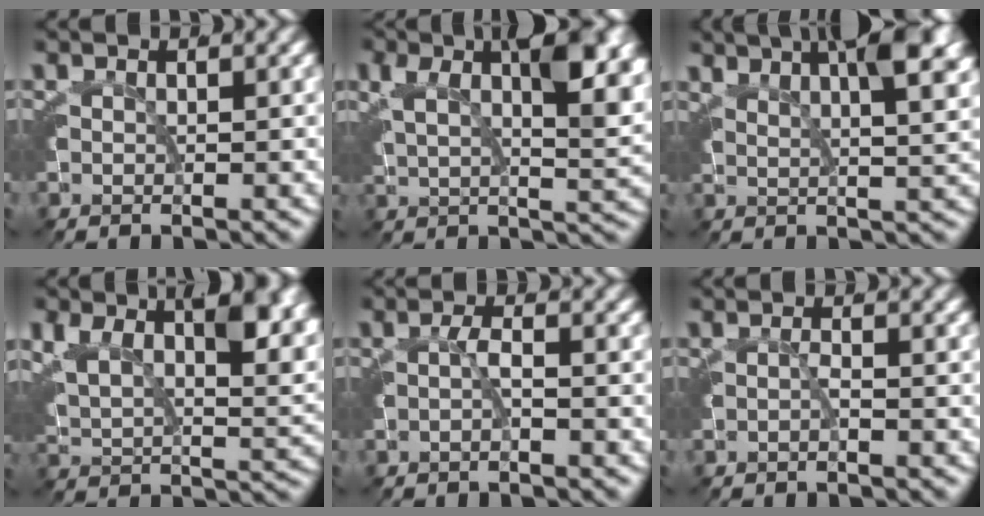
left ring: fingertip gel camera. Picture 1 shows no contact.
{"total": 7.4, "force": [2.7, 2.0, 6.6], "torque": [-0.088, 0.000, 0.046]}
{"total": 7.8, "force": [4.8, 1.9, 5.9], "torque": [-0.065, 0.019, 0.070]}
{"total": 8.0, "force": [3.3, 3.3, 6.5], "torque": [-0.099, 0.001, 0.053]}
{"total": 1.1, "force": [-0.7, -0.4, 0.8], "torque": [-0.009, 0.005, -0.014]}
{"total": 0.8, "force": [-0.8, -0.3, 0.2], "torque": [-0.005, 0.002, -0.015]}